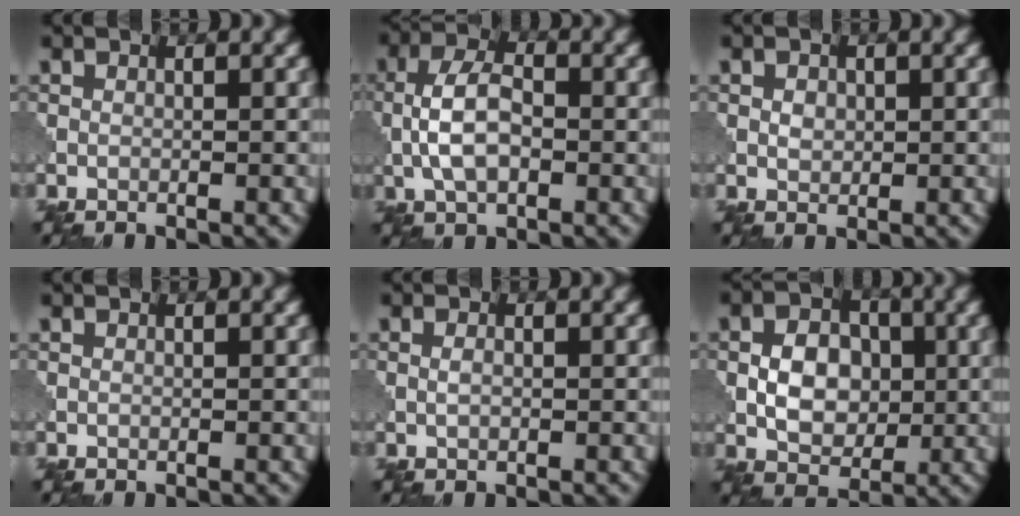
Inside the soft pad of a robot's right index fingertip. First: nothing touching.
{"total": 4.9, "force": [-0.5, 2.6, 4.2], "torque": [-0.089, 0.006, -0.014]}
{"total": 1.3, "force": [0.2, 1.0, 0.8], "torque": [-0.013, 0.002, 0.002]}
{"total": 0.0}
{"total": 0.8, "force": [0.0, 0.4, 0.7], "torque": [-0.017, 0.001, -0.001]}
{"total": 4.9, "force": [-0.2, 3.5, 3.4], "torque": [-0.051, 0.002, -0.003]}